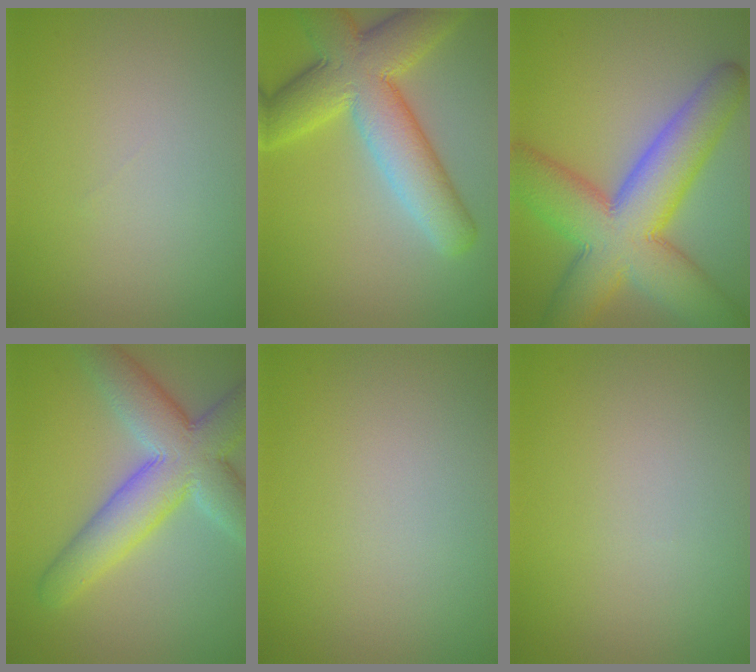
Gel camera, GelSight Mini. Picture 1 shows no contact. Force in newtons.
{"total": 9.5, "press": 9.5, "slide": 0.4}
{"total": 12.2, "press": 12.2, "slide": 0.3}
{"total": 8.8, "press": 8.8, "slide": 0.4}
{"total": 0.0}
{"total": 0.0}